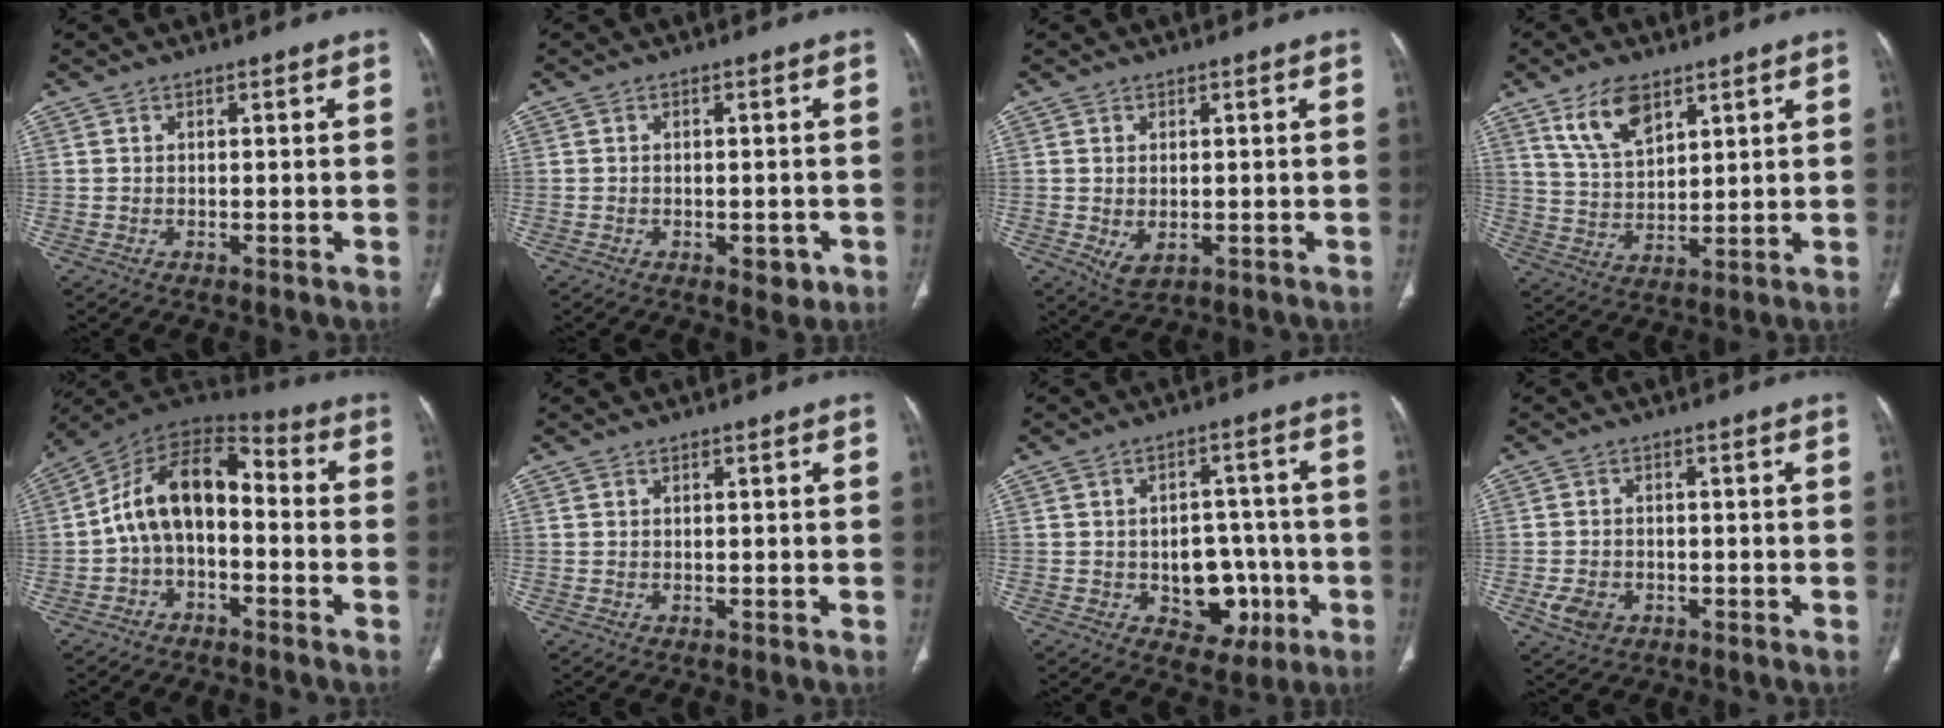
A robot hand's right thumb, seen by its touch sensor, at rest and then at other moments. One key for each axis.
{"total": 2.9, "fx": -1.2, "fy": 1.7, "fz": 2.0, "tx": -0.012, "ty": 0.002, "tz": -0.010}
{"total": 3.5, "fx": -0.5, "fy": 2.2, "fz": 2.7, "tx": -0.048, "ty": -0.007, "tz": 0.004}
{"total": 9.2, "fx": 5.6, "fy": 4.5, "fz": 5.8, "tx": -0.095, "ty": -0.028, "tz": 0.115}
{"total": 12.9, "fx": -1.5, "fy": 7.7, "fz": 10.2, "tx": -0.161, "ty": 0.061, "tz": -0.038}
{"total": 0.0}
{"total": 10.4, "fx": -2.7, "fy": 7.5, "fz": 6.6, "tx": -0.043, "ty": 0.026, "tz": -0.026}
{"total": 4.4, "fx": -1.7, "fy": 3.3, "fz": 2.3, "tx": -0.042, "ty": 0.006, "tz": -0.023}